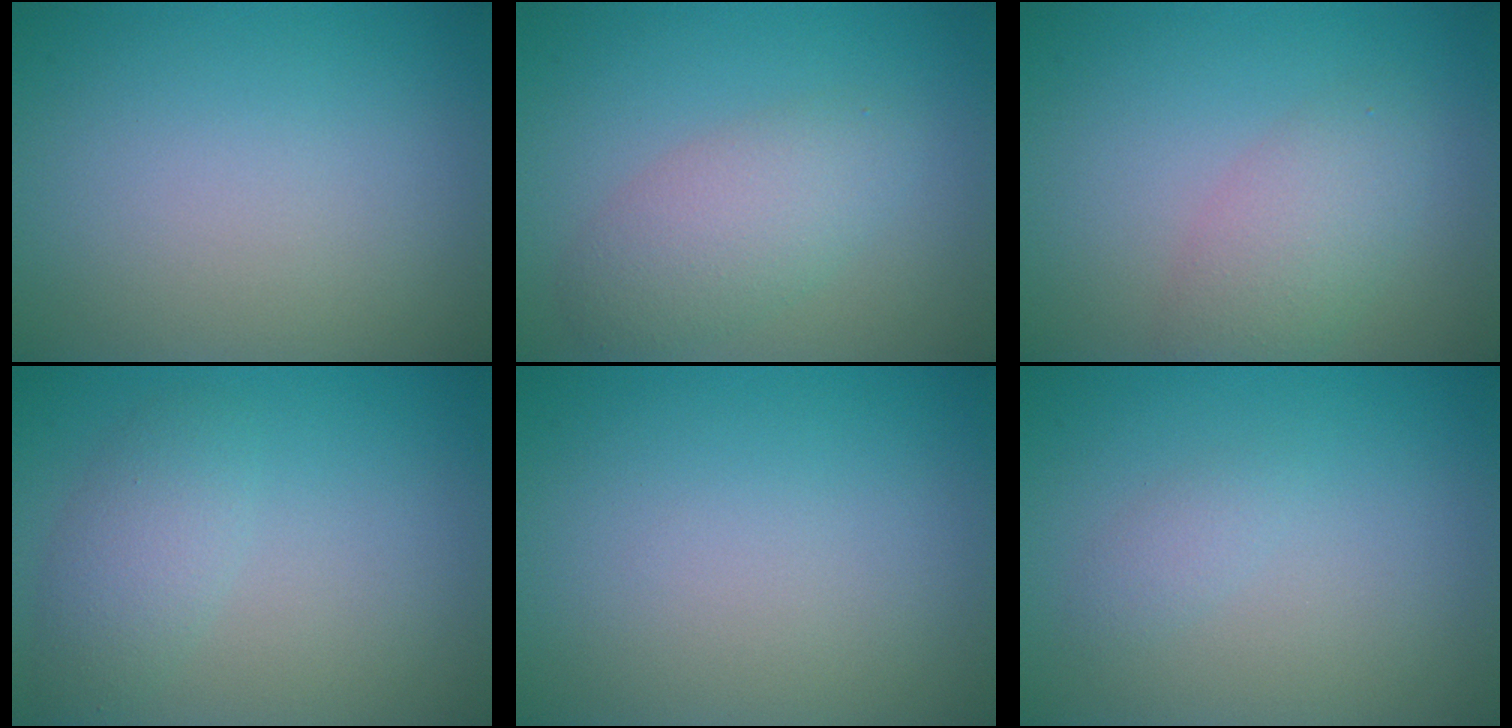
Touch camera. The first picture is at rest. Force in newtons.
{"total": 3.9, "press": 3.9, "slide": 0.1}
{"total": 3.2, "press": 3.2, "slide": 0.1}
{"total": 2.6, "press": 2.6, "slide": 0.2}
{"total": 0.0}
{"total": 1.0, "press": 1.0, "slide": 0.1}